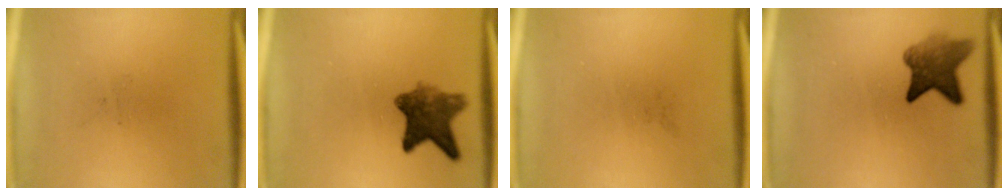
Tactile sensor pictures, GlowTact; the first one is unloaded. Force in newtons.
{"total": 7.3}
{"total": 0.0}
{"total": 6.2}